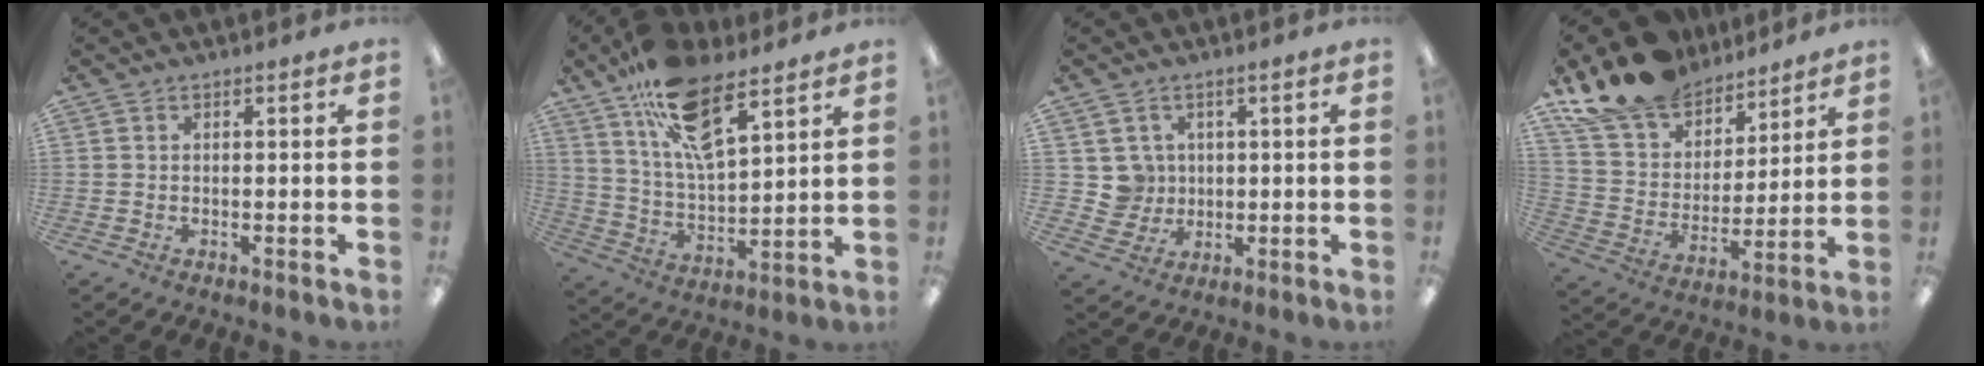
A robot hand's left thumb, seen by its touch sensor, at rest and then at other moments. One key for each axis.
{"total": 16.3, "fx": 10.6, "fy": 6.3, "fz": 10.5, "tx": -0.194, "ty": -0.044, "tz": 0.188}
{"total": 5.4, "fx": 1.7, "fy": 5.1, "fz": -0.2, "tx": 0.003, "ty": 0.000, "tz": 0.032}
{"total": 18.0, "fx": 15.1, "fy": 8.4, "fz": 4.9, "tx": -0.113, "ty": -0.110, "tz": 0.281}